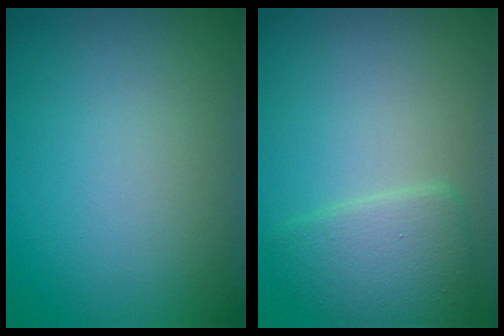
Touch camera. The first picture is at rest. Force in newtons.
{"total": 3.0, "press": 3.0, "slide": 0.0}